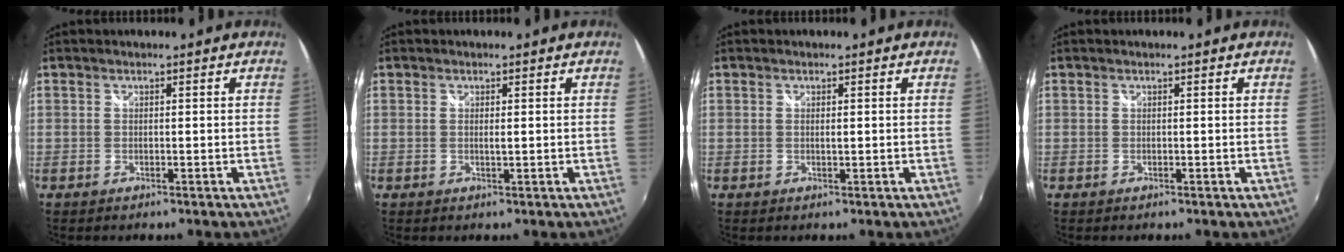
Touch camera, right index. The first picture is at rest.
{"total": 1.0, "force": [0.2, 0.0, 1.0], "torque": [-0.017, -0.001, 0.002]}
{"total": 0.9, "force": [0.1, 0.2, 0.8], "torque": [-0.014, 0.000, 0.002]}
{"total": 0.0}